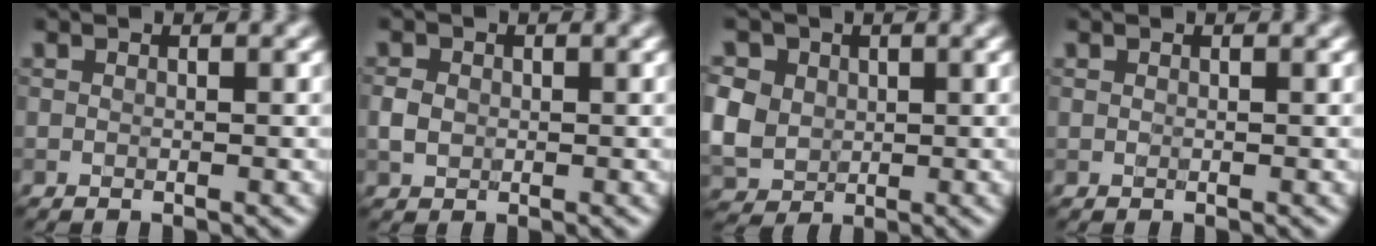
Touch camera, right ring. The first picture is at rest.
{"total": 1.7, "force": [-0.1, 1.5, 0.9], "torque": [-0.018, 0.000, -0.006]}
{"total": 8.7, "force": [2.2, 7.2, 4.3], "torque": [-0.097, 0.025, 0.019]}
{"total": 0.0}